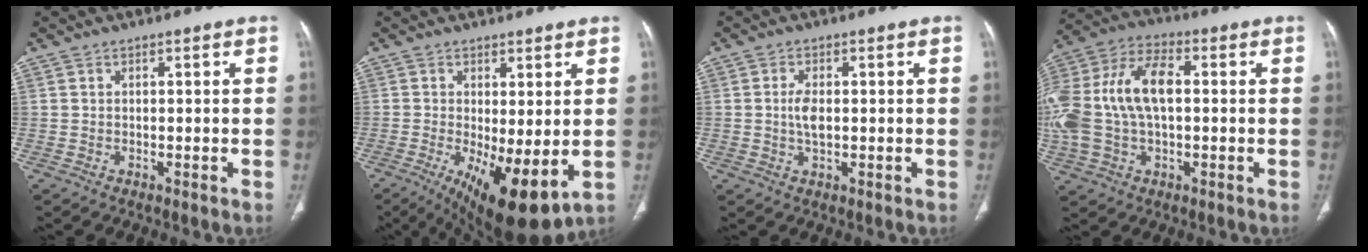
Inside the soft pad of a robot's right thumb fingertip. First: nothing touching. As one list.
[{"total": 12.6, "force": [-2.6, 4.3, 11.6], "torque": [-0.182, -0.023, -0.021]}, {"total": 3.5, "force": [0.1, 1.7, 3.0], "torque": [-0.061, 0.000, 0.002]}, {"total": 19.4, "force": [1.1, 11.1, 15.9], "torque": [-0.358, 0.030, 0.018]}]